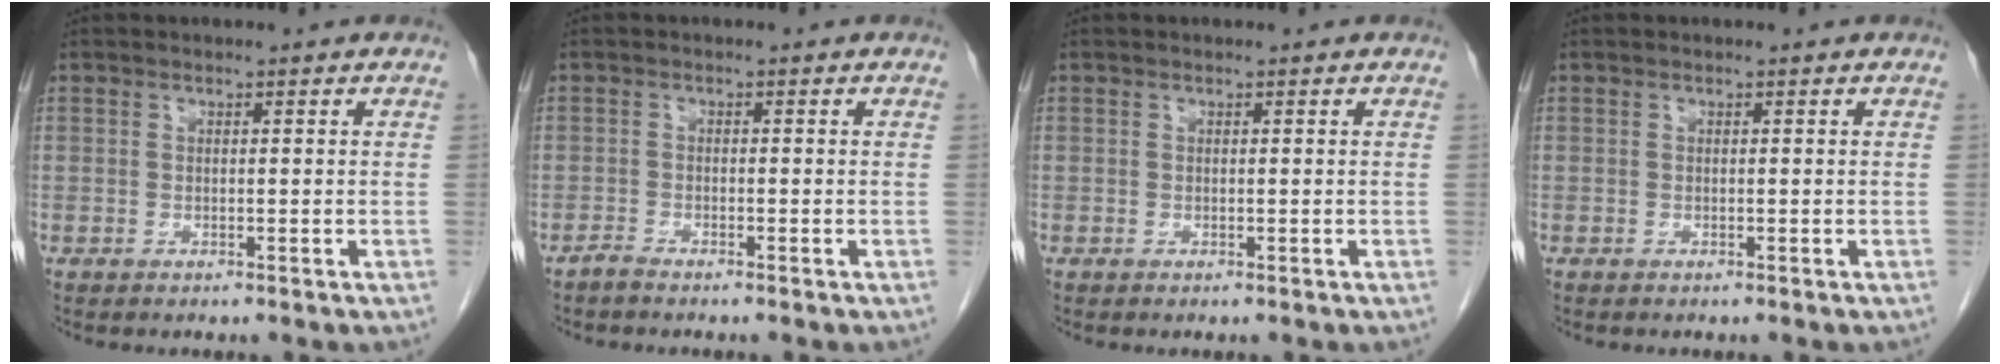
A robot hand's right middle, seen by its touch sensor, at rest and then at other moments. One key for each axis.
{"total": 1.2, "fx": -1.2, "fy": 0.0, "fz": 0.4, "tx": -0.013, "ty": -0.002, "tz": -0.023}
{"total": 0.0}
{"total": 0.0}